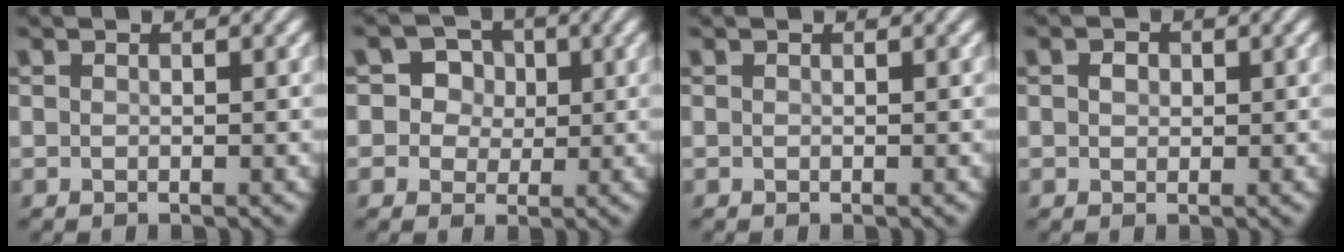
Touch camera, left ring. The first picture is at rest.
{"total": 3.9, "force": [1.2, 3.5, 1.3], "torque": [-0.012, 0.005, 0.011]}
{"total": 0.0}
{"total": 1.1, "force": [0.3, 0.9, 0.5], "torque": [-0.011, 0.001, 0.001]}